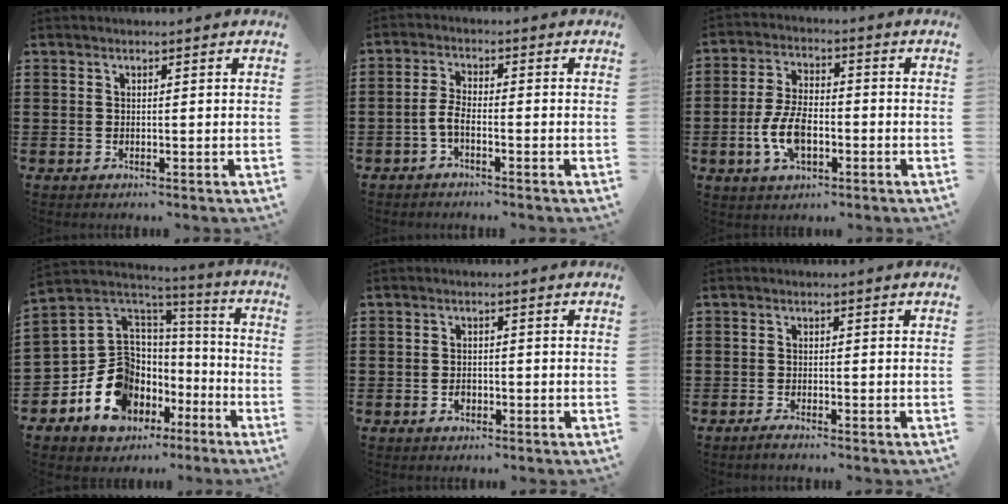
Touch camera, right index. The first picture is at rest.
{"total": 2.9, "force": [-1.6, 0.8, 2.3], "torque": [-0.055, 0.000, -0.034]}
{"total": 8.0, "force": [-2.2, 4.2, 6.4], "torque": [-0.150, 0.003, -0.048]}
{"total": 13.5, "force": [-5.6, 10.8, 5.6], "torque": [-0.142, -0.001, -0.100]}
{"total": 1.6, "force": [-0.7, 1.1, 0.9], "torque": [-0.020, 0.000, -0.014]}
{"total": 1.1, "force": [-1.0, 0.0, 0.5], "torque": [-0.010, -0.005, -0.018]}